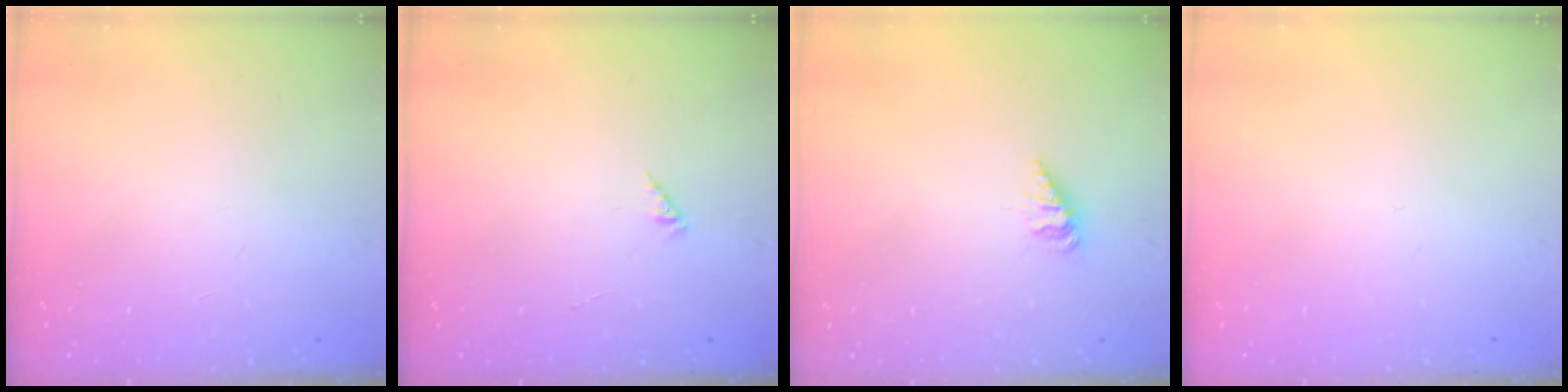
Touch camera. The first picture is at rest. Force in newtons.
{"total": 0.0}
{"total": 3.4, "press": 3.3, "slide": 0.4}
{"total": 0.0}